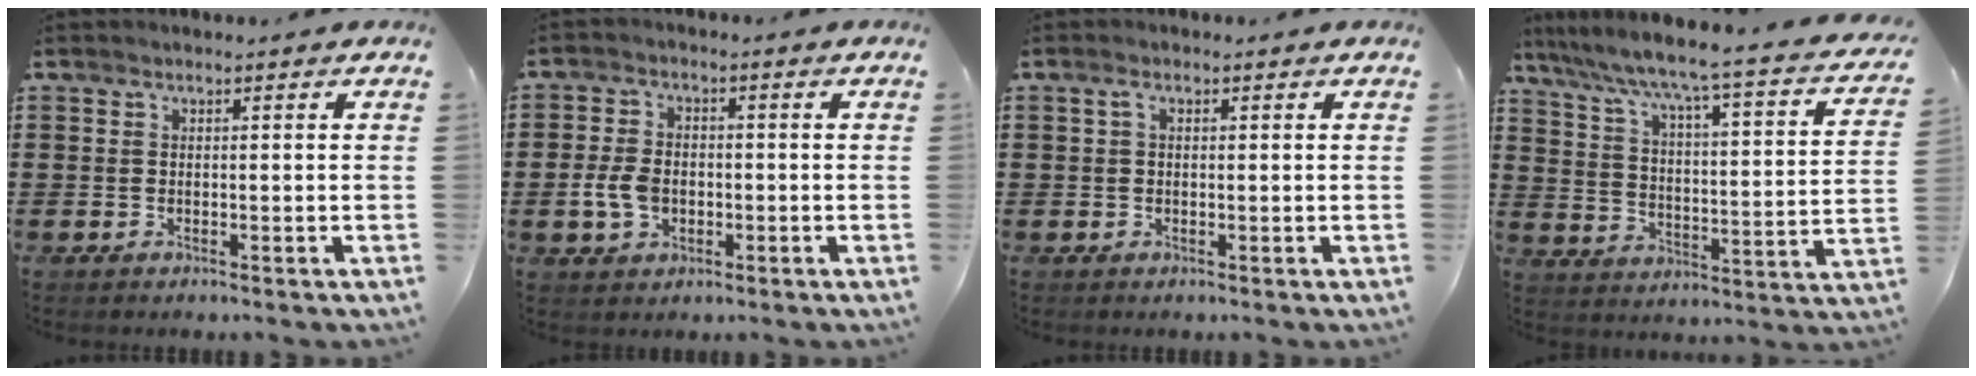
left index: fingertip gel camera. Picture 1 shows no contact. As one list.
[{"total": 5.1, "force": [-1.1, 3.5, 3.6], "torque": [-0.089, -0.001, -0.024]}, {"total": 1.4, "force": [0.2, 0.7, 1.2], "torque": [-0.026, 0.007, 0.002]}, {"total": 4.2, "force": [3.2, -0.7, 2.5], "torque": [-0.069, -0.050, 0.037]}]